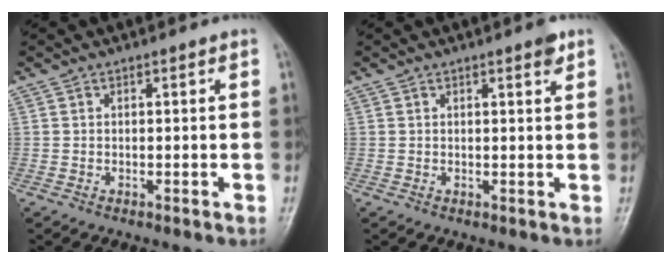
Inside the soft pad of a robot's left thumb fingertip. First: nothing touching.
{"total": 1.9, "force": [1.3, 0.4, 1.4], "torque": [-0.018, -0.006, 0.016]}